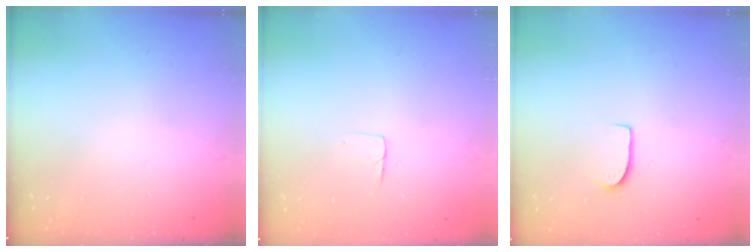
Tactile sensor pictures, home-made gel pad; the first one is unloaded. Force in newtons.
{"total": 2.9, "press": 2.9, "slide": 0.2}
{"total": 5.8, "press": 5.8, "slide": 0.5}